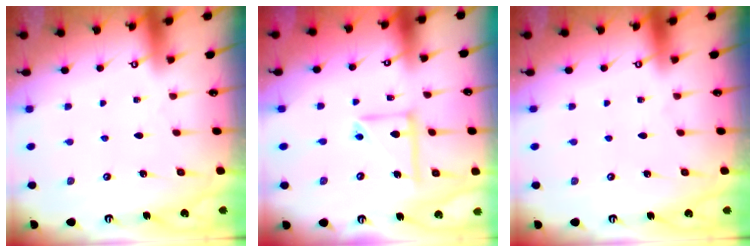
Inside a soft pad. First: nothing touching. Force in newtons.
{"total": 10.1, "press": 10.0, "slide": 0.9}
{"total": 0.0}